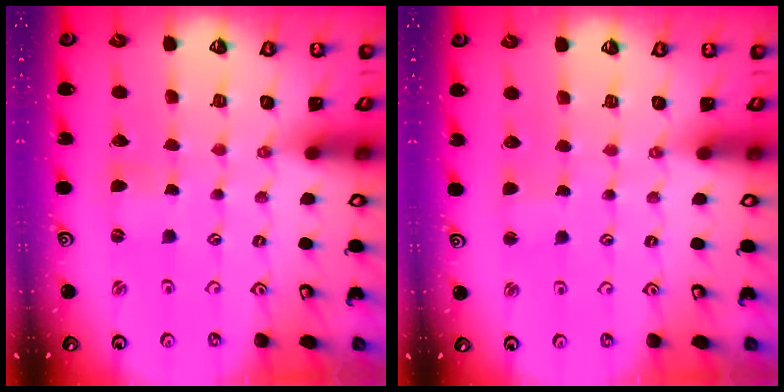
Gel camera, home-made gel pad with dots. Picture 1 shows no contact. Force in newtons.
{"total": 1.6, "press": 1.6, "slide": 0.3}